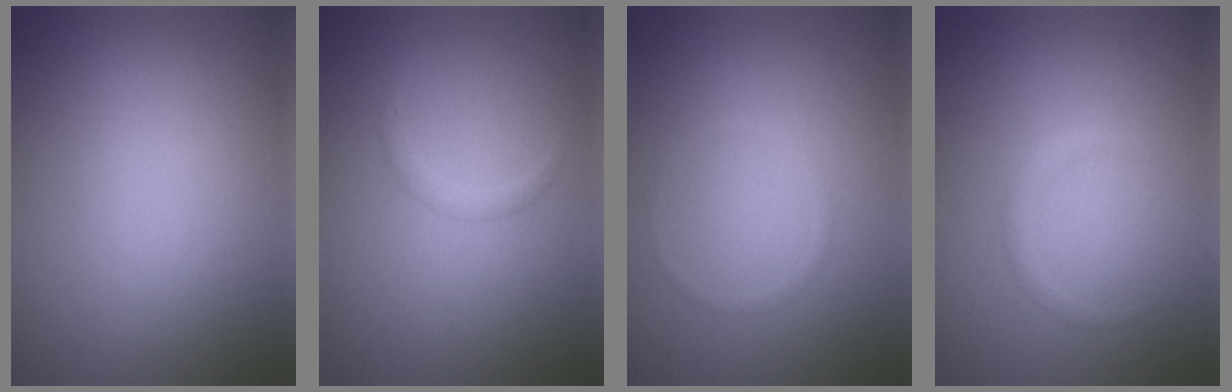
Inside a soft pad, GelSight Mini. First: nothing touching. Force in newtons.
{"total": 1.0, "press": 1.0, "slide": 0.0}
{"total": 0.6, "press": 0.6, "slide": 0.1}
{"total": 0.9, "press": 0.9, "slide": 0.1}